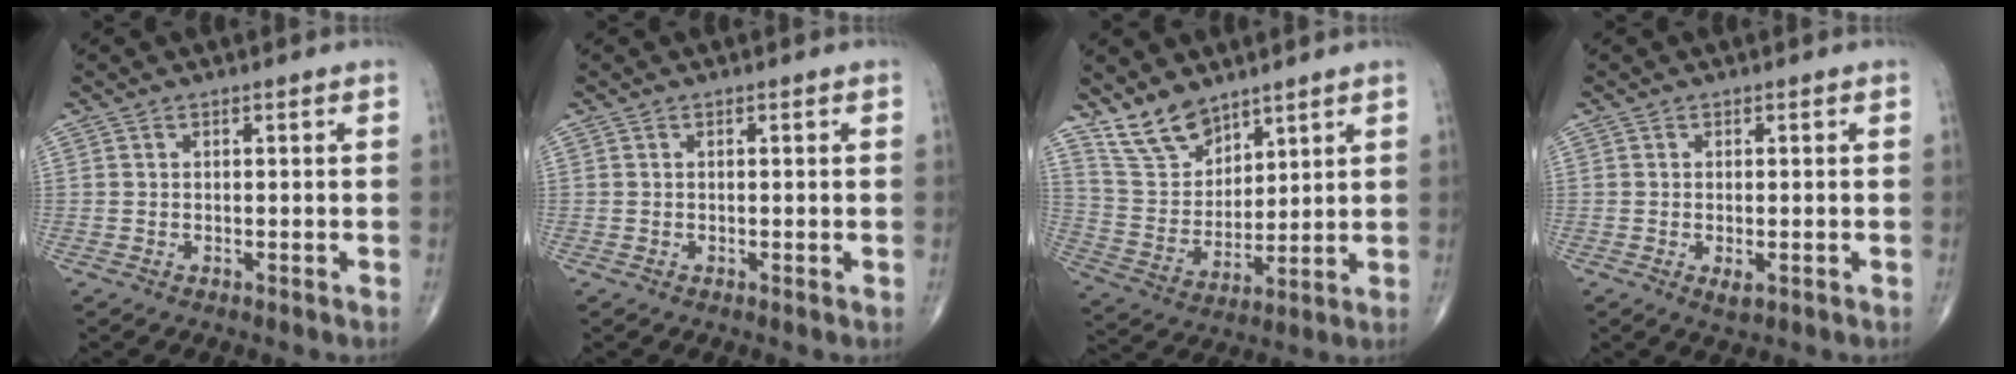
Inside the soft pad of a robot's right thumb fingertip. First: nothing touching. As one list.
[{"total": 0.0}, {"total": 10.3, "force": [8.1, 5.1, 3.9], "torque": [-0.059, -0.047, 0.173]}, {"total": 2.0, "force": [-0.6, 0.8, 1.8], "torque": [-0.030, -0.005, -0.007]}]